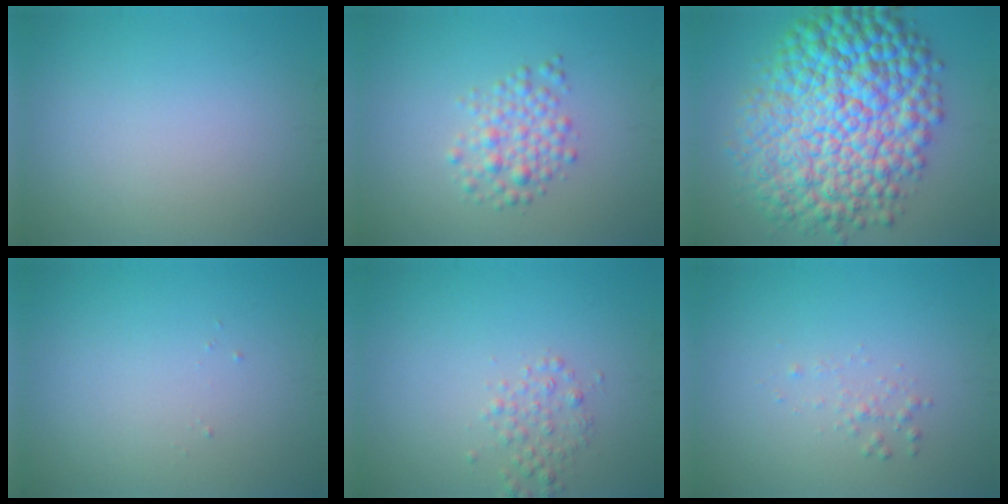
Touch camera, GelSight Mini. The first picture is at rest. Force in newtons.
{"total": 2.8, "press": 2.8, "slide": 0.1}
{"total": 14.6, "press": 14.6, "slide": 0.0}
{"total": 0.0}
{"total": 1.7, "press": 1.7, "slide": 0.0}
{"total": 0.9, "press": 0.9, "slide": 0.0}